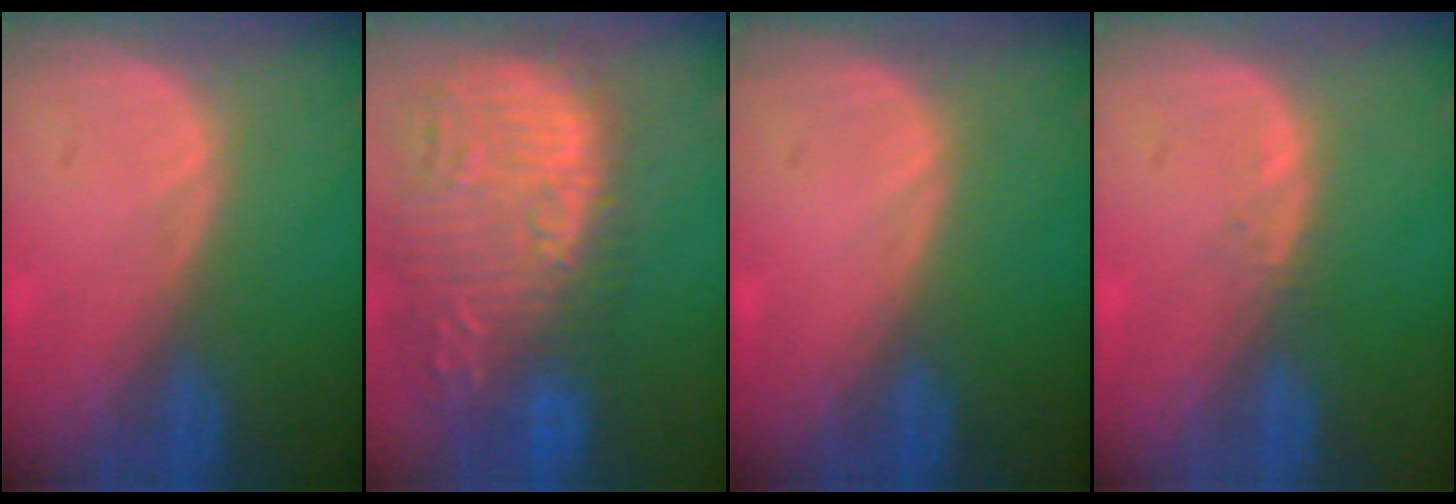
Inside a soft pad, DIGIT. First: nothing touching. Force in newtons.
{"total": 15.5, "press": 13.1, "slide": 8.3}
{"total": 0.0}
{"total": 0.7, "press": 0.7, "slide": 0.1}